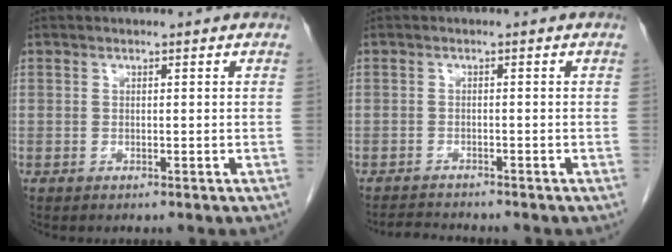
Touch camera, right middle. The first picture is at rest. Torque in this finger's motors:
{"motor_torque": [-0.26, -0.12, -0.01, -0.02]}